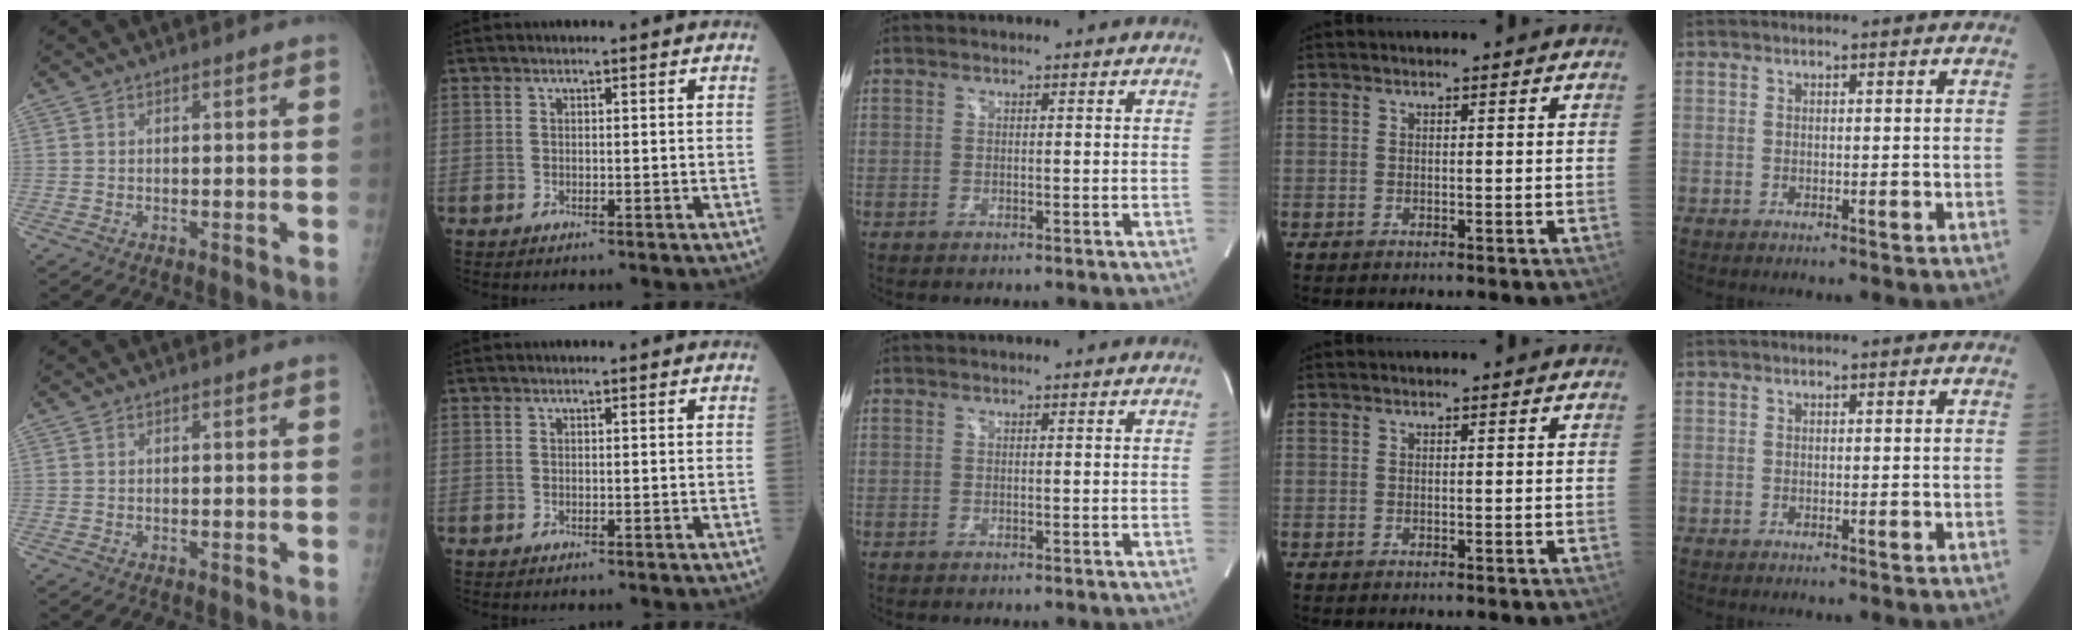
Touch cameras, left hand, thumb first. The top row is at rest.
{}